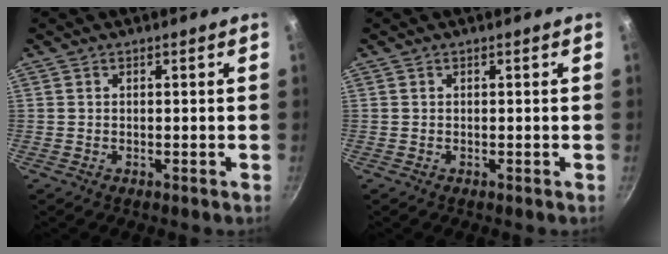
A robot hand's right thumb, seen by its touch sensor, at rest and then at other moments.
{"total": 0.0}